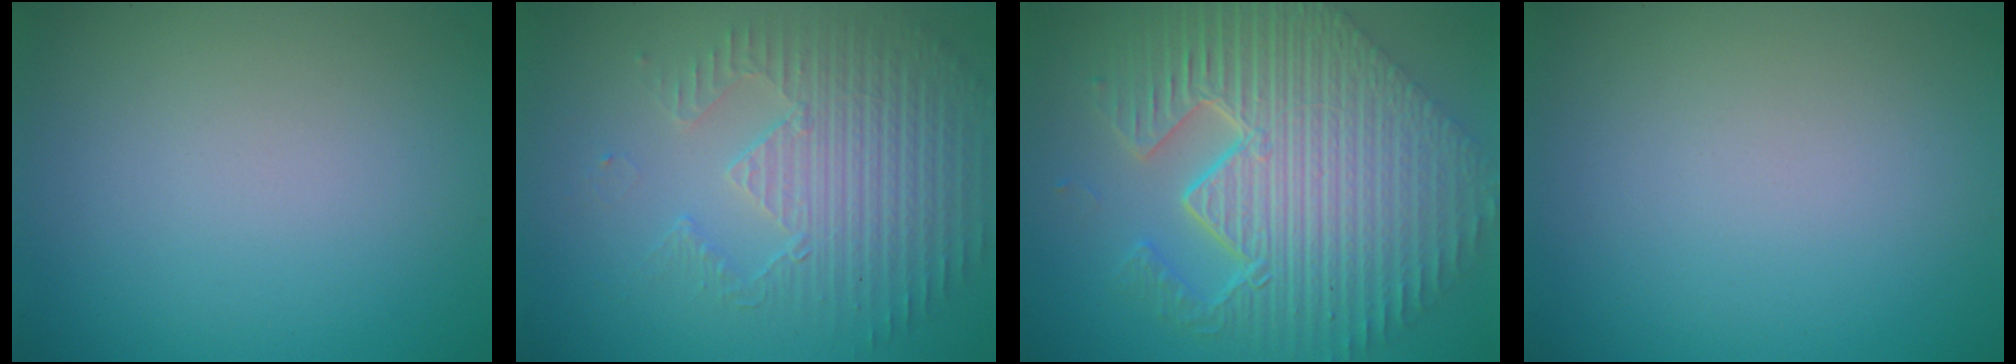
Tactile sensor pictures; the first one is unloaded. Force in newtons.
{"total": 3.8, "press": 3.6, "slide": 1.1}
{"total": 11.9, "press": 7.9, "slide": 8.9}
{"total": 0.0}